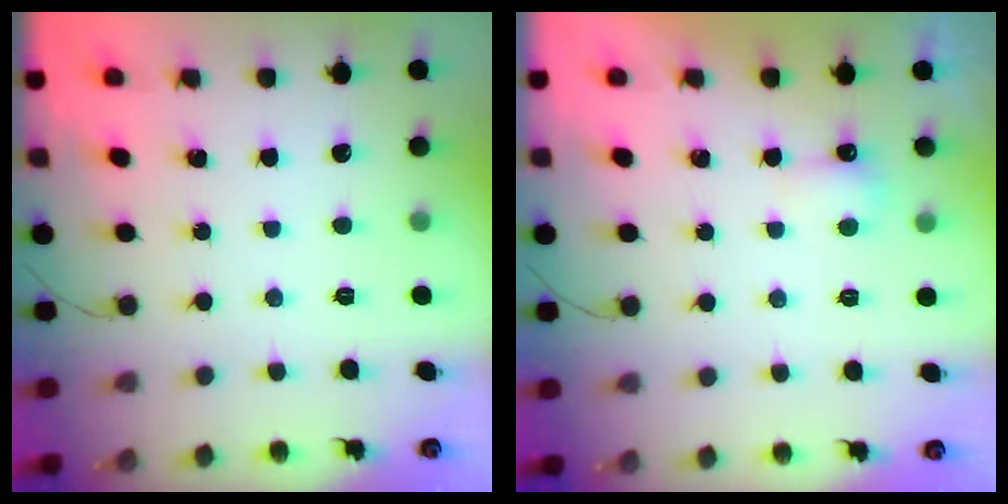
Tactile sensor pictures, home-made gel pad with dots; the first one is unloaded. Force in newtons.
{"total": 3.2, "press": 3.1, "slide": 0.8}